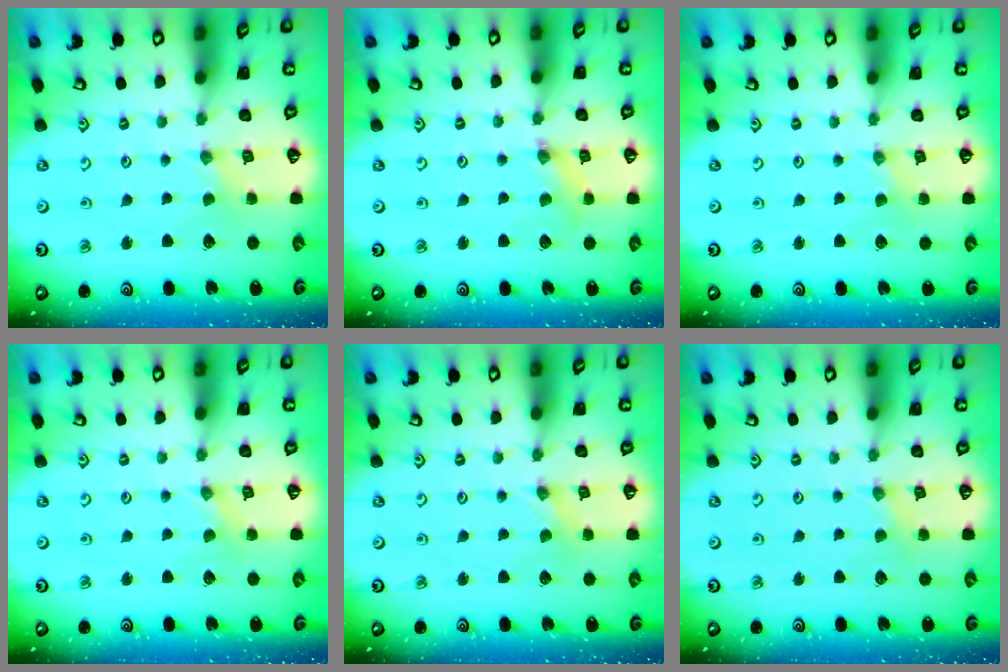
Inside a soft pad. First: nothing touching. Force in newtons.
{"total": 1.7, "press": 1.6, "slide": 0.3}
{"total": 0.0}
{"total": 1.4, "press": 1.3, "slide": 0.3}
{"total": 0.0}
{"total": 1.8, "press": 1.7, "slide": 0.4}